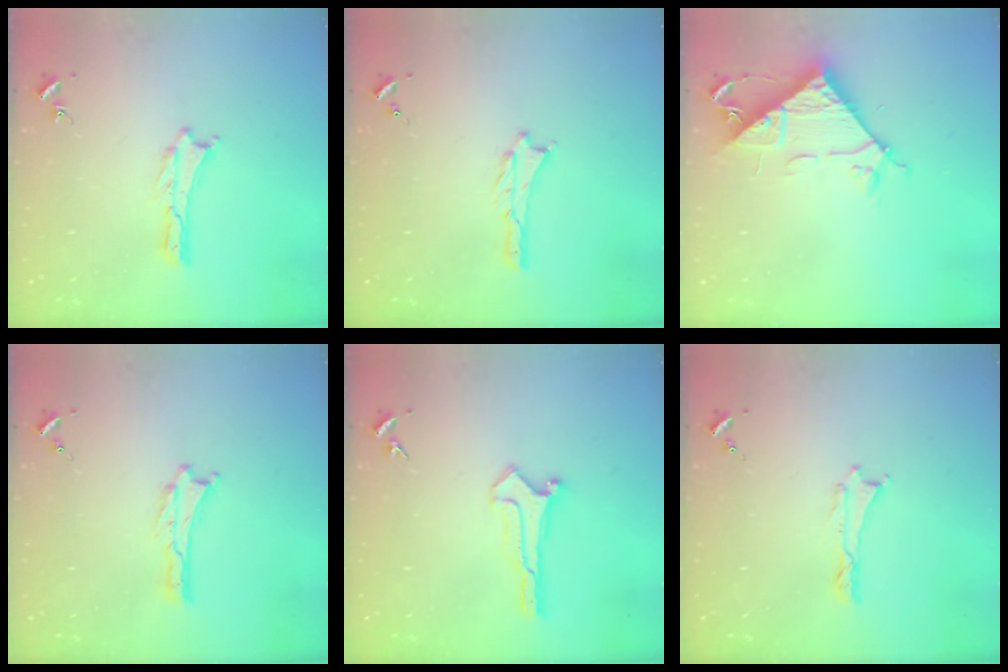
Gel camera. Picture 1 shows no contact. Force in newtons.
{"total": 0.5, "press": 0.5, "slide": 0.2}
{"total": 8.1, "press": 8.1, "slide": 0.9}
{"total": 0.0}
{"total": 0.6, "press": 0.6, "slide": 0.0}
{"total": 0.0}